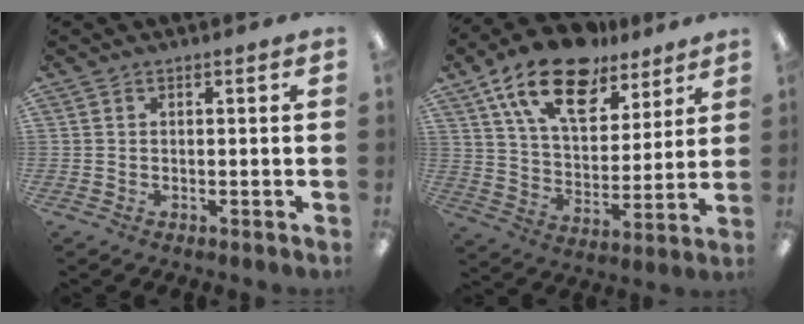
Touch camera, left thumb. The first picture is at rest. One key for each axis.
{"total": 19.1, "fx": 12.8, "fy": 9.7, "fz": 10.4, "tx": -0.184, "ty": -0.064, "tz": 0.226}